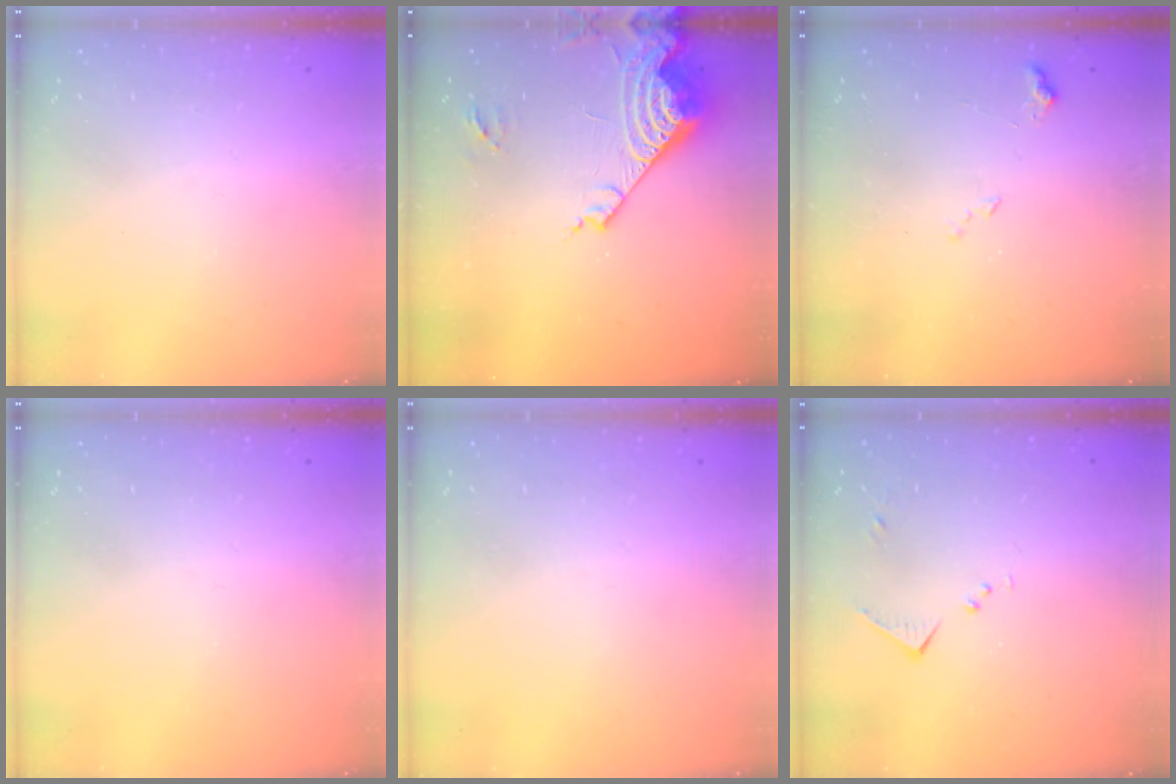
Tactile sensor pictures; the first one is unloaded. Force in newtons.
{"total": 14.5, "press": 14.4, "slide": 1.6}
{"total": 8.3, "press": 8.2, "slide": 1.0}
{"total": 0.0}
{"total": 0.0}
{"total": 6.2, "press": 6.1, "slide": 0.7}